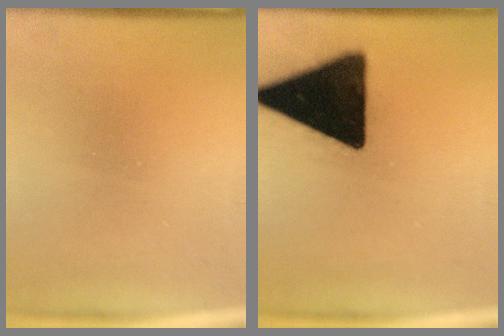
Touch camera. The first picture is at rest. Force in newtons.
{"total": 18.8}